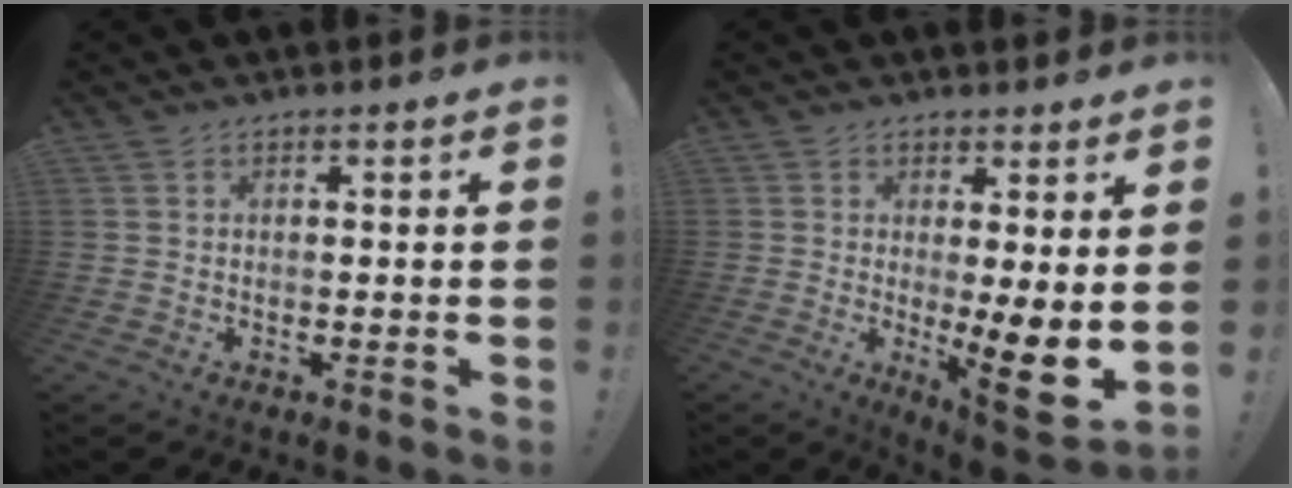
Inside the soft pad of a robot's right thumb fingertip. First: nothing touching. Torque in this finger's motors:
{"motor_torque": [-0.33, 0.61, 0.78, 0.69, 0.03]}